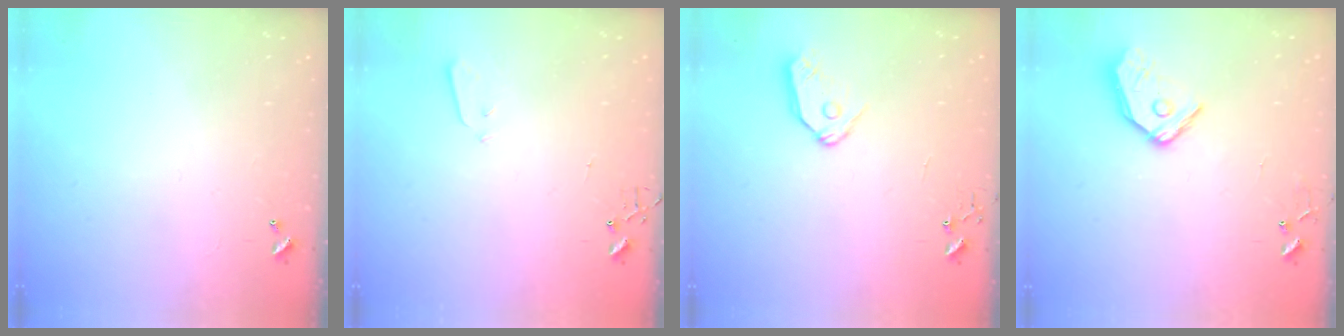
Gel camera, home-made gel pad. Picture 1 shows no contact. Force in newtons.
{"total": 2.1, "press": 2.1, "slide": 0.3}
{"total": 8.9, "press": 8.9, "slide": 1.0}
{"total": 12.4, "press": 12.2, "slide": 2.1}